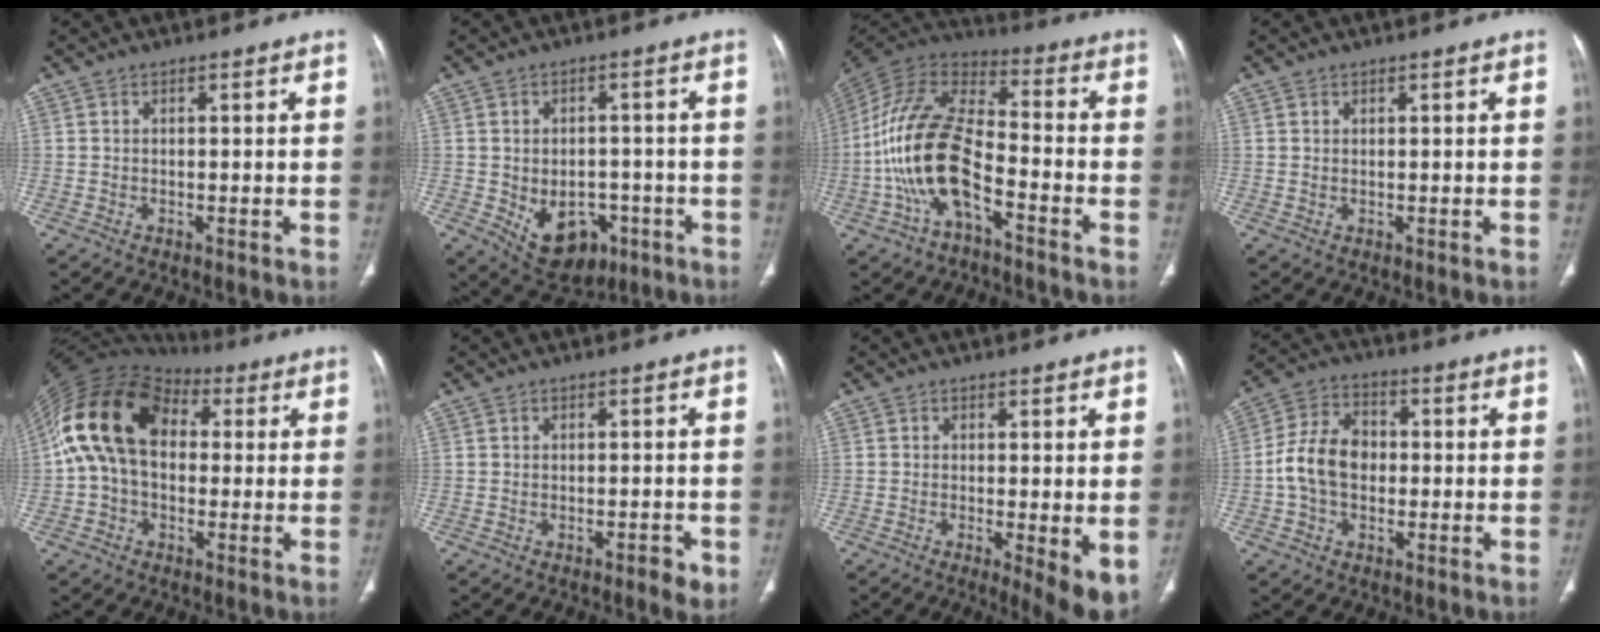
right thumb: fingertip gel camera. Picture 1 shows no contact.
{"total": 10.9, "force": [-3.9, 7.7, 6.7], "torque": [-0.071, 0.016, -0.039]}
{"total": 17.6, "force": [-5.8, 8.3, 14.3], "torque": [-0.285, 0.055, -0.112]}
{"total": 0.5, "force": [0.4, 0.3, 0.1], "torque": [0.000, -0.003, 0.007]}
{"total": 17.0, "force": [2.4, 11.7, 12.0], "torque": [-0.225, 0.042, 0.036]}
{"total": 2.4, "force": [-1.2, 0.9, 2.0], "torque": [-0.022, 0.003, -0.013]}
{"total": 6.7, "force": [-1.4, 1.6, 6.4], "torque": [-0.094, -0.022, -0.022]}
{"total": 9.9, "force": [-0.7, 7.2, 6.8], "torque": [-0.118, 0.027, -0.021]}